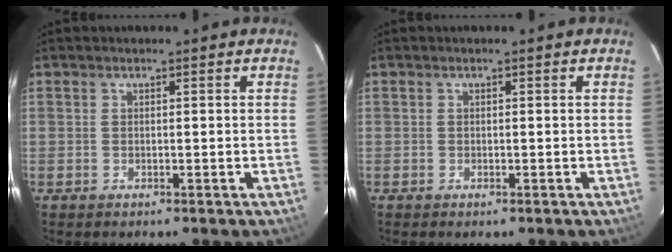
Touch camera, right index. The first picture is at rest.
{"total": 0.0}